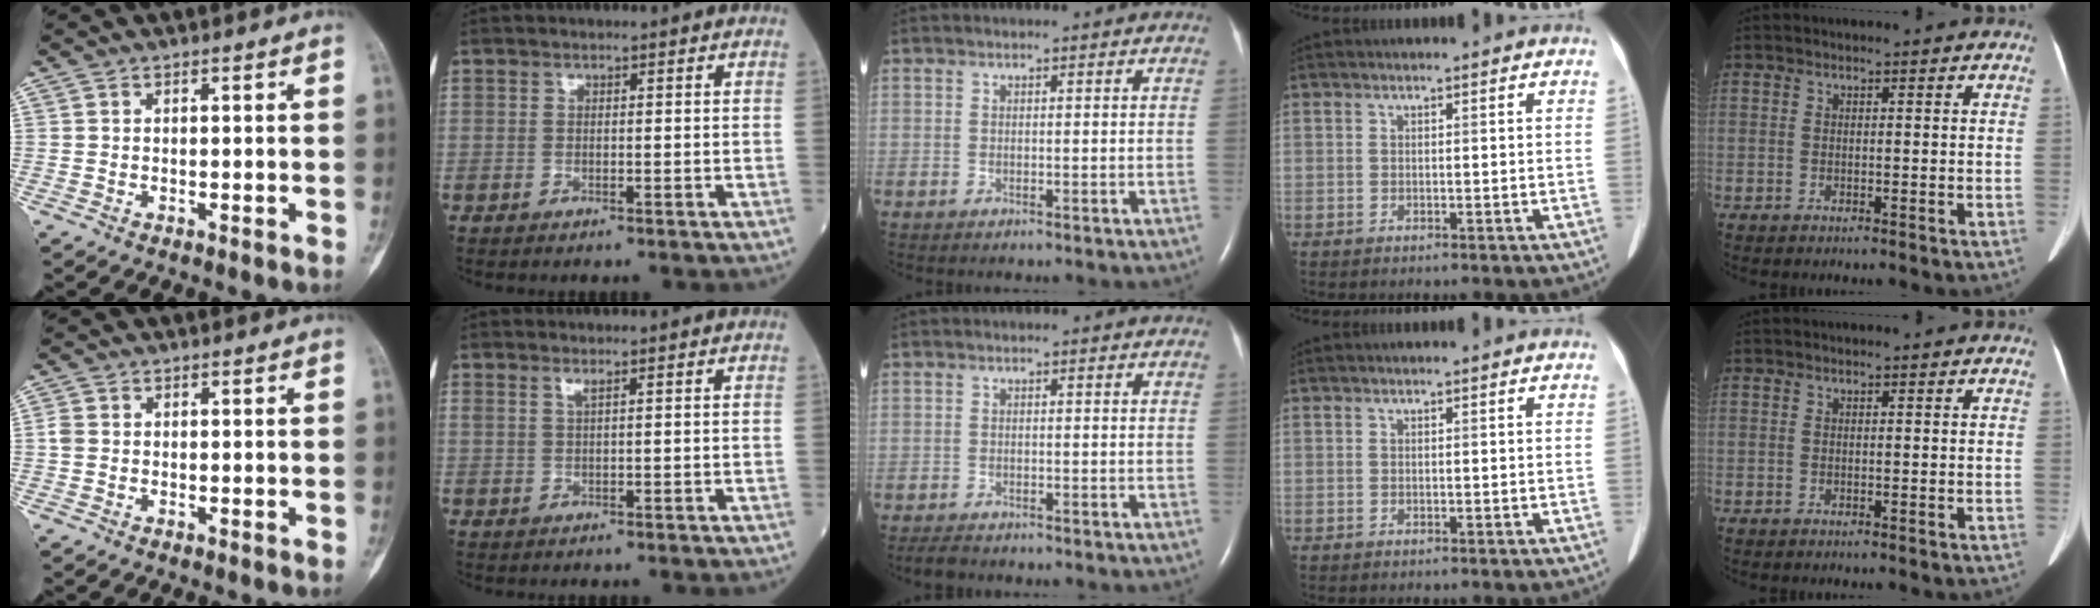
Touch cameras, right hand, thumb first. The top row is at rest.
{"thumb": {"total": 1.5, "force": [0.0, 1.2, 0.8], "torque": [-0.021, 0.001, -0.002]}, "index": {"total": 0.8, "force": [0.6, -0.1, 0.6], "torque": [-0.020, 0.005, 0.017]}, "middle": {"total": 2.1, "force": [-1.8, 0.6, 0.8], "torque": [-0.021, -0.006, -0.026]}}